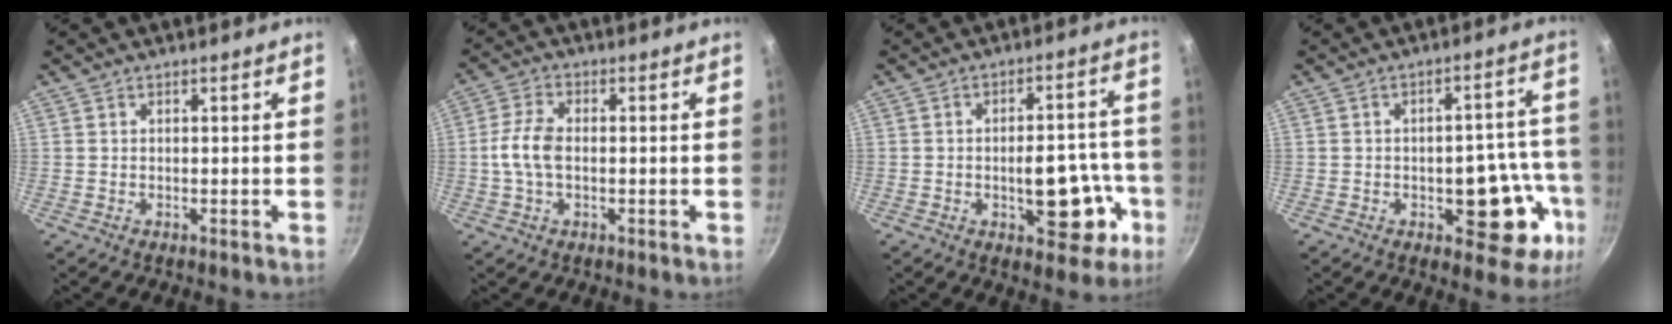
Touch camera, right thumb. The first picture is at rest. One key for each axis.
{"total": 6.5, "fx": -0.4, "fy": 3.6, "fz": 5.3, "tx": -0.112, "ty": 0.015, "tz": -0.014}
{"total": 12.9, "fx": -4.1, "fy": 6.5, "fz": 10.4, "tx": -0.087, "ty": 0.035, "tz": -0.051}
{"total": 14.1, "fx": -4.6, "fy": 7.6, "fz": 11.0, "tx": -0.067, "ty": 0.034, "tz": -0.055}